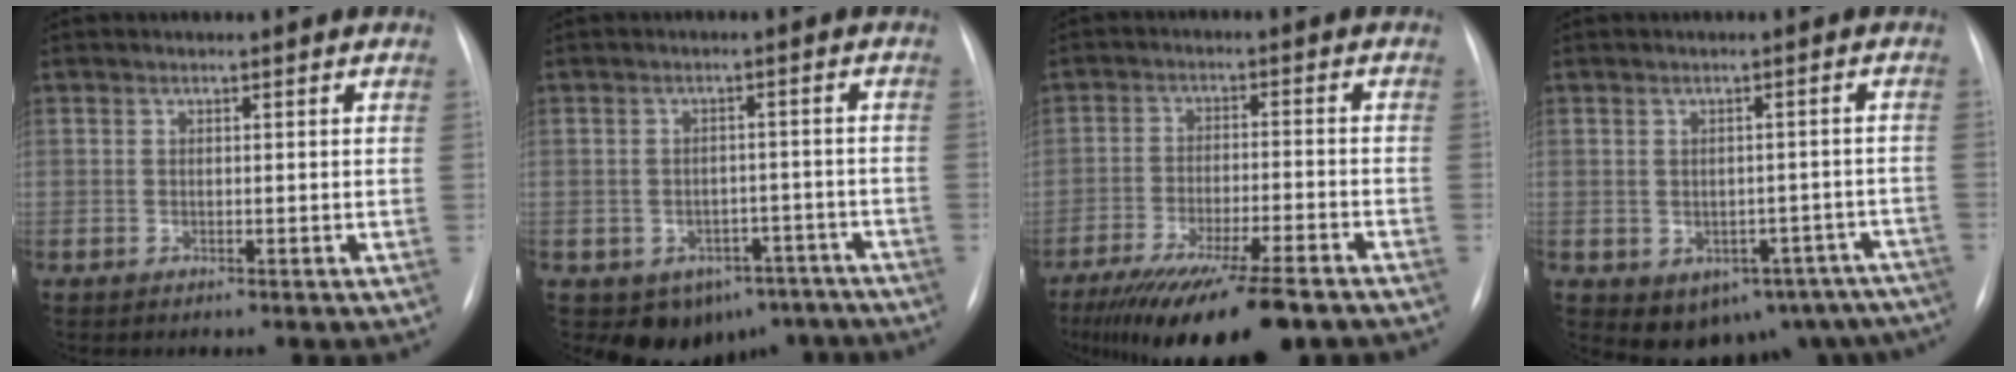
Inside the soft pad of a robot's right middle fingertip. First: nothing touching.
{"total": 9.6, "force": [-6.3, 6.6, 3.0], "torque": [-0.027, 0.020, -0.072]}
{"total": 17.5, "force": [-13.5, 2.0, 11.0], "torque": [-0.164, -0.032, -0.209]}
{"total": 14.2, "force": [-8.9, 9.3, 5.9], "torque": [-0.080, 0.020, -0.091]}